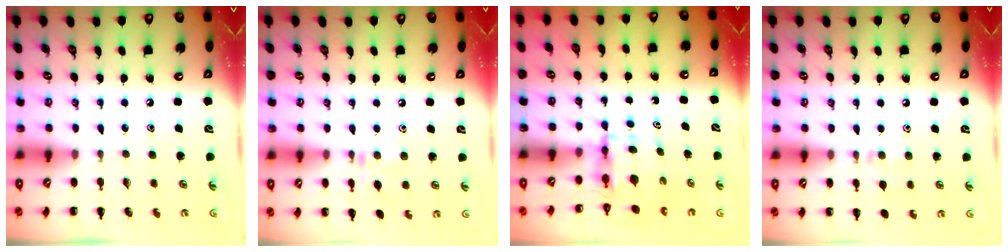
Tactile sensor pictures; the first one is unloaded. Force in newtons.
{"total": 6.7, "press": 6.5, "slide": 1.7}
{"total": 3.9, "press": 3.9, "slide": 0.3}
{"total": 5.8, "press": 5.4, "slide": 2.2}